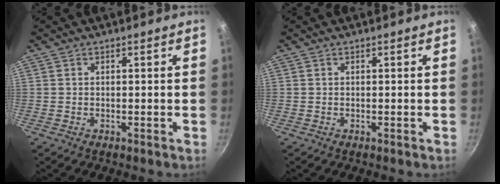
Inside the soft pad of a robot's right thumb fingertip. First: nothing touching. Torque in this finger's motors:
{"motor_torque": [0.00, 0.00, -0.08, 0.07, 0.00]}